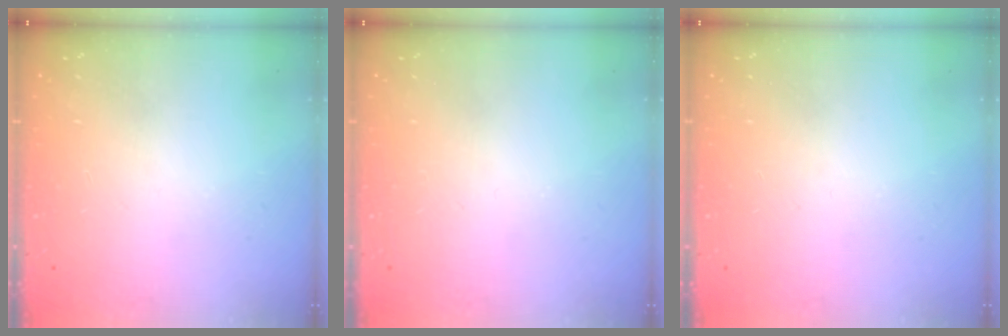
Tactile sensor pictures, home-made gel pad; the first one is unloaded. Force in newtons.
{"total": 0.0}
{"total": 0.0}